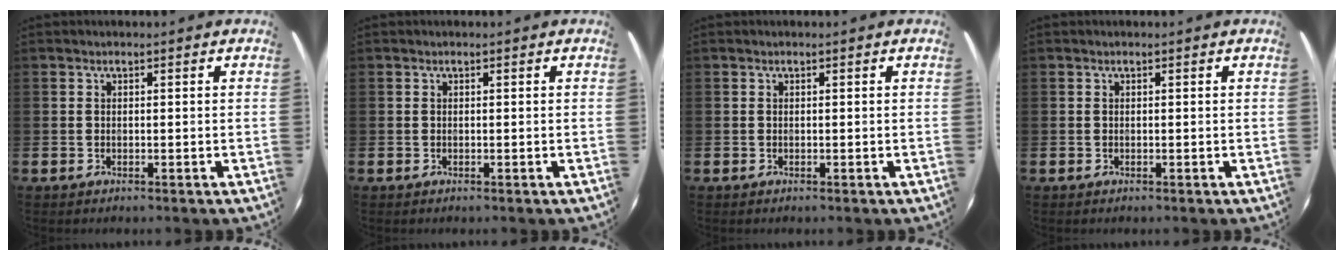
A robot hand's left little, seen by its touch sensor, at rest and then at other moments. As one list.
[{"total": 0.0}, {"total": 0.0}, {"total": 0.0}]